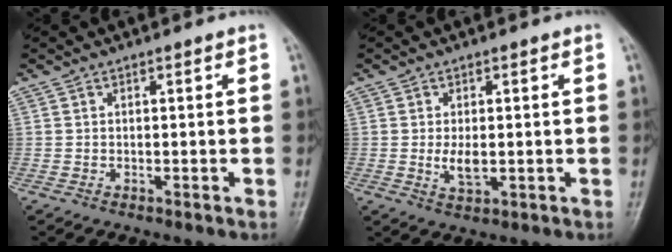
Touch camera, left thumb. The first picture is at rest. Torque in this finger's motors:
{"motor_torque": [0.13, 0.16, 0.48, 0.09, 0.02]}